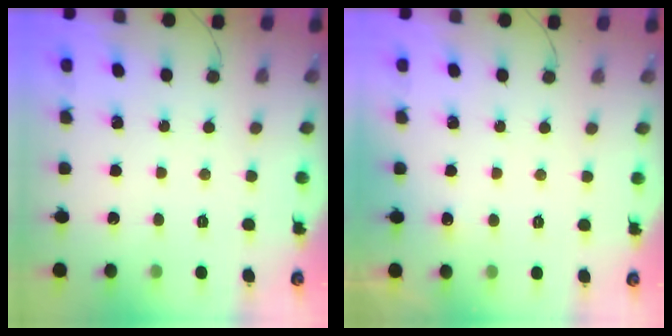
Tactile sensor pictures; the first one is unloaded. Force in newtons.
{"total": 2.9, "press": 2.7, "slide": 1.2}